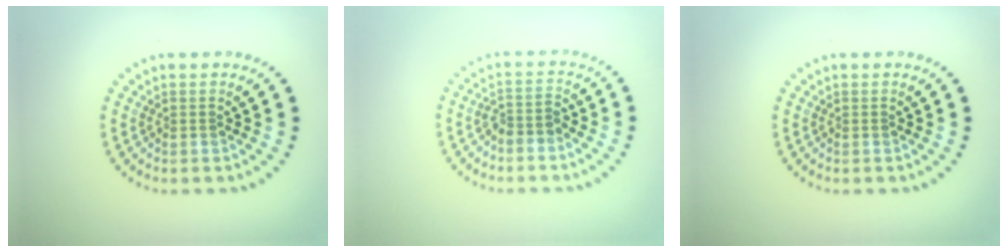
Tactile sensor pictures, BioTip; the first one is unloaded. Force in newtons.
{"total": 1.9, "press": 1.6, "slide": 1.1}
{"total": 0.0}